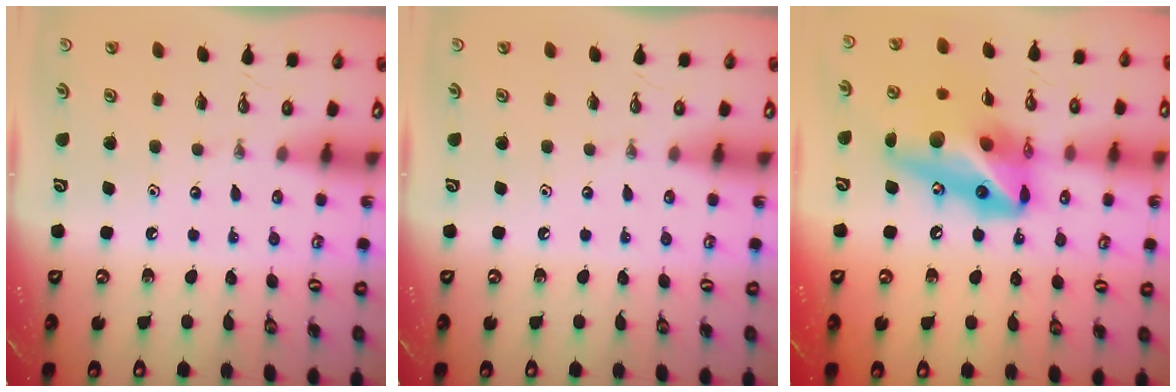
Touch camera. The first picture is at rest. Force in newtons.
{"total": 0.0}
{"total": 18.0, "press": 17.8, "slide": 2.9}